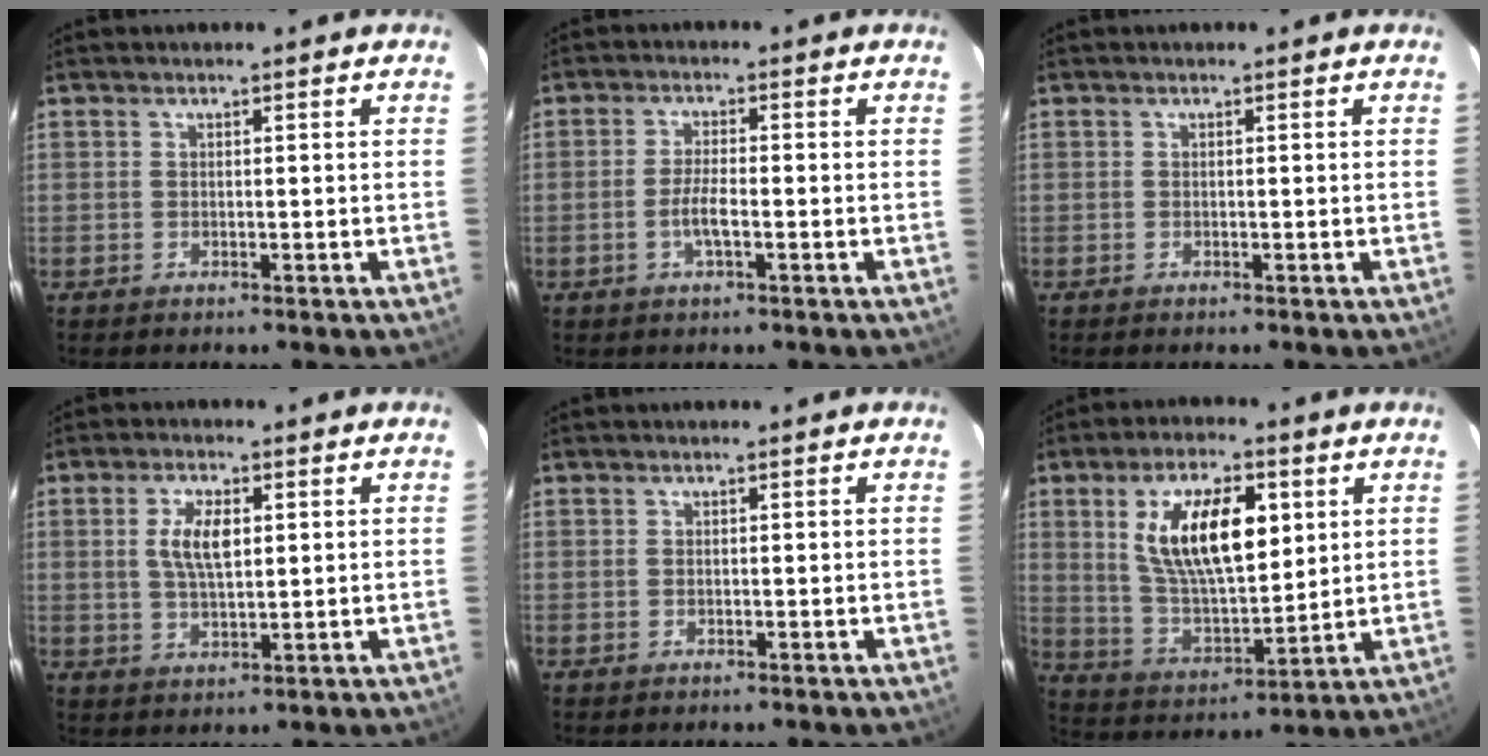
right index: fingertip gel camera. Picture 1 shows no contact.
{"total": 3.6, "force": [-1.4, 0.7, 3.3], "torque": [-0.067, -0.003, -0.027]}
{"total": 0.0}
{"total": 5.9, "force": [1.3, 2.5, 5.2], "torque": [-0.098, 0.004, 0.026]}
{"total": 0.0}
{"total": 16.6, "force": [5.3, 7.1, 14.1], "torque": [-0.250, 0.009, 0.107]}